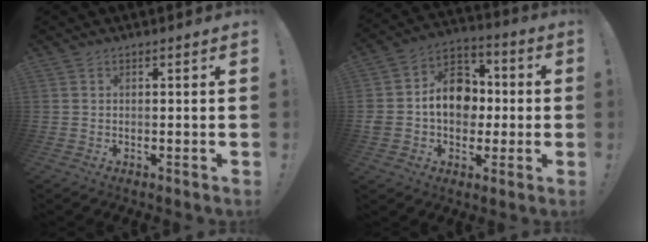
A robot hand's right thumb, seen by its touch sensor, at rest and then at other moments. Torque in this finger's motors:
{"motor_torque": [1.70, 1.81, 1.37, -0.25, 0.06]}